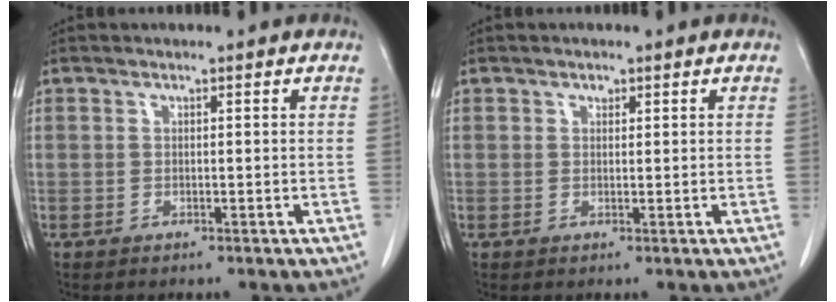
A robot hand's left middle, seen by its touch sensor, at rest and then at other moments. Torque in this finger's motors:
{"motor_torque": [-0.32, 0.07, -0.06, -0.01]}